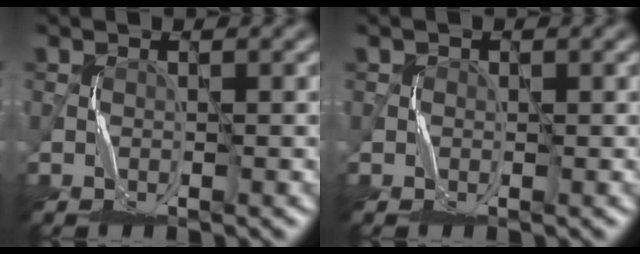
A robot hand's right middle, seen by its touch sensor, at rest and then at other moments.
{"total": 0.6, "force": [-0.1, 0.6, 0.0], "torque": [0.010, 0.000, 0.002]}